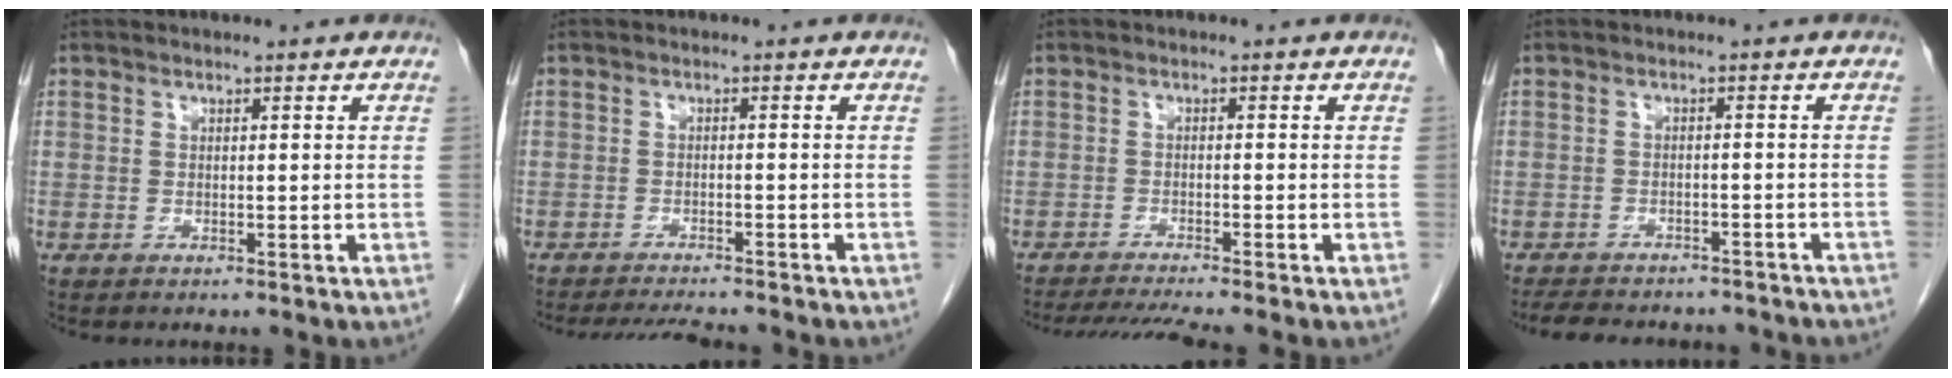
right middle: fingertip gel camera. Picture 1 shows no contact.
{"total": 6.8, "force": [-6.3, 0.5, 2.6], "torque": [-0.037, -0.016, -0.093]}
{"total": 6.3, "force": [-5.5, -1.1, 2.8], "torque": [-0.044, -0.020, -0.090]}
{"total": 14.0, "force": [-12.4, 4.2, 5.1], "torque": [-0.103, -0.001, -0.148]}